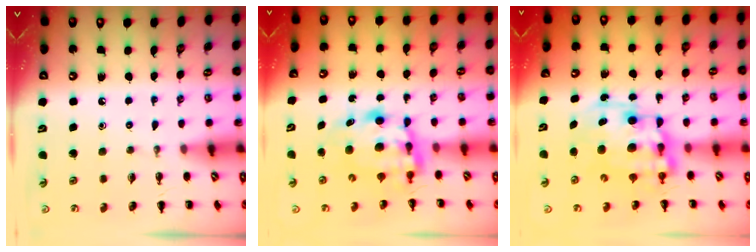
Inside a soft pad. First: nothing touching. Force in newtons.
{"total": 6.8, "press": 6.8, "slide": 1.0}
{"total": 12.2, "press": 11.8, "slide": 3.0}